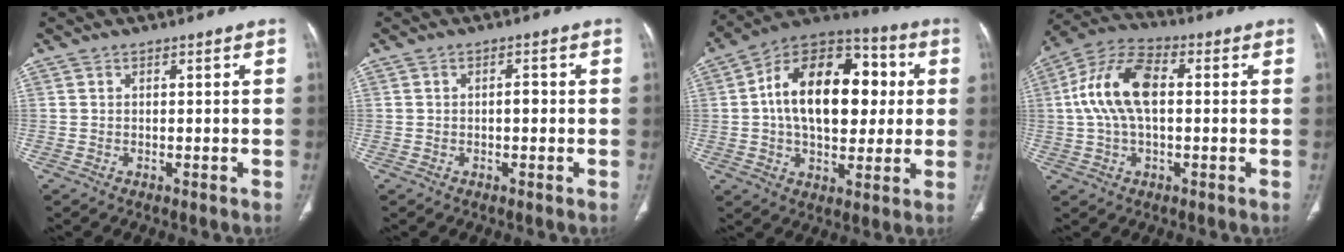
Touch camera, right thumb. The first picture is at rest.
{"total": 1.5, "force": [-0.2, 0.8, 1.3], "torque": [-0.015, 0.004, -0.006]}
{"total": 22.9, "force": [2.6, 13.8, 18.0], "torque": [-0.262, 0.024, 0.036]}
{"total": 13.0, "force": [1.2, 6.9, 11.0], "torque": [-0.221, 0.032, 0.015]}